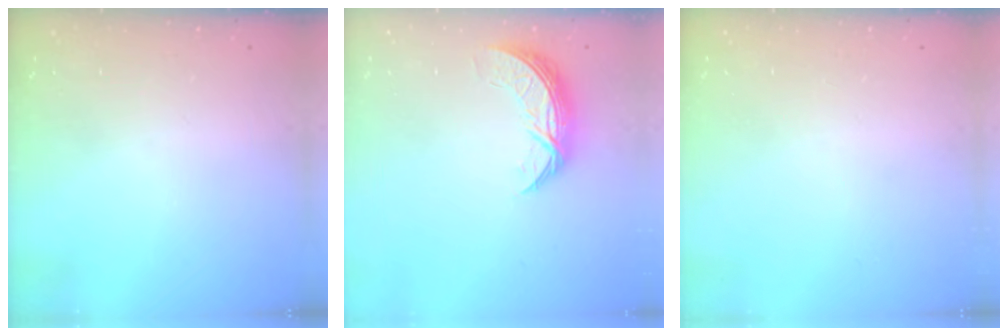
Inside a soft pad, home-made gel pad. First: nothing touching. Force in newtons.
{"total": 9.0, "press": 8.9, "slide": 0.6}
{"total": 0.0}